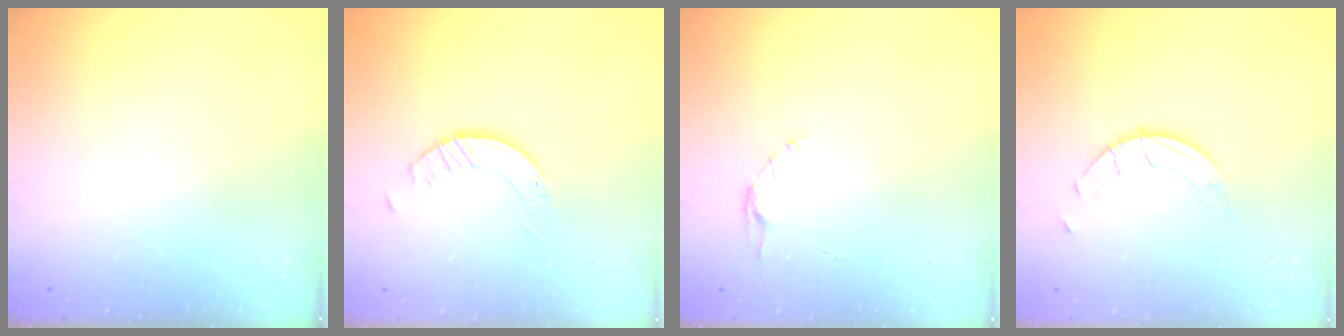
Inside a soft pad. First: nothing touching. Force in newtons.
{"total": 2.6, "press": 2.5, "slide": 0.3}
{"total": 3.5, "press": 3.5, "slide": 0.3}
{"total": 2.5, "press": 2.5, "slide": 0.2}